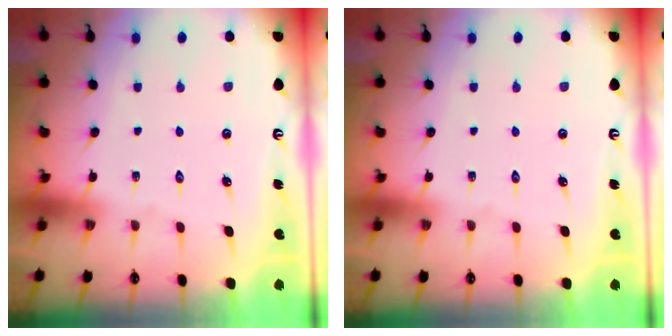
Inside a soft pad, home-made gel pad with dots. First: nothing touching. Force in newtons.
{"total": 0.0}